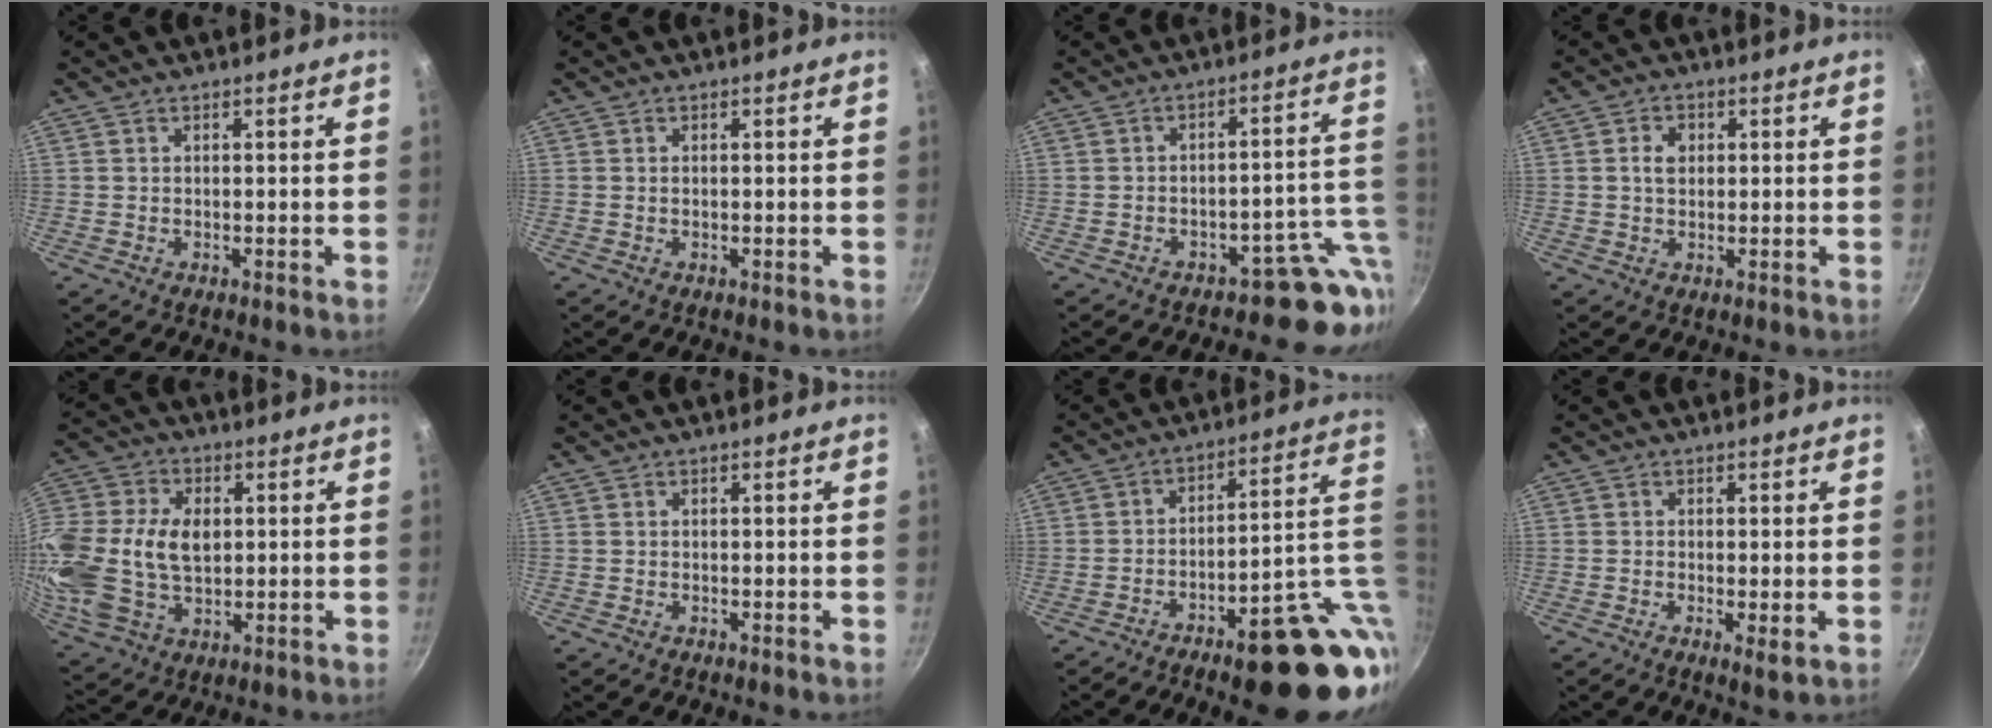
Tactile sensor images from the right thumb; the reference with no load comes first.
{"total": 0.0}
{"total": 8.6, "force": [-4.5, 5.3, 5.0], "torque": [0.008, 0.051, -0.062]}
{"total": 3.4, "force": [0.6, 2.6, 2.2], "torque": [-0.027, 0.003, 0.009]}
{"total": 22.3, "force": [1.7, 15.3, 16.1], "torque": [-0.352, 0.015, 0.035]}
{"total": 0.0}
{"total": 21.6, "force": [-5.0, 7.7, 19.5], "torque": [-0.205, 0.013, -0.056]}
{"total": 2.1, "force": [-0.3, 0.4, 2.1], "torque": [-0.037, -0.010, -0.005]}